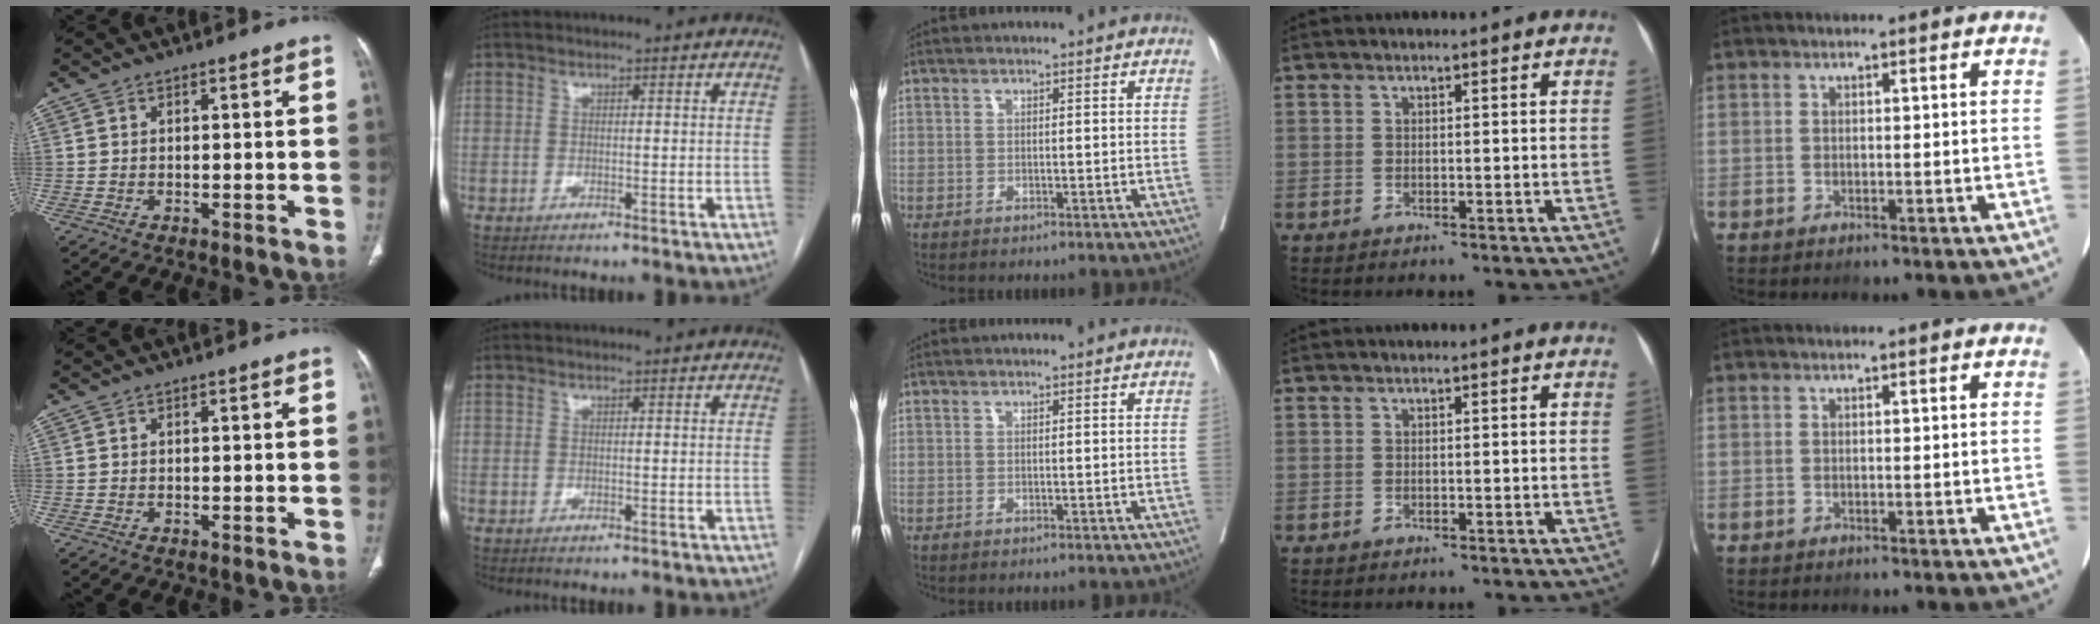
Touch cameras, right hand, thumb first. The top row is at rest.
{}